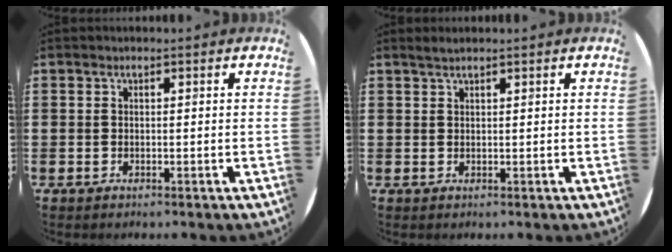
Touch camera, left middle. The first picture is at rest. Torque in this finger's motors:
{"motor_torque": [0.28, -0.15, -0.01, 0.00]}